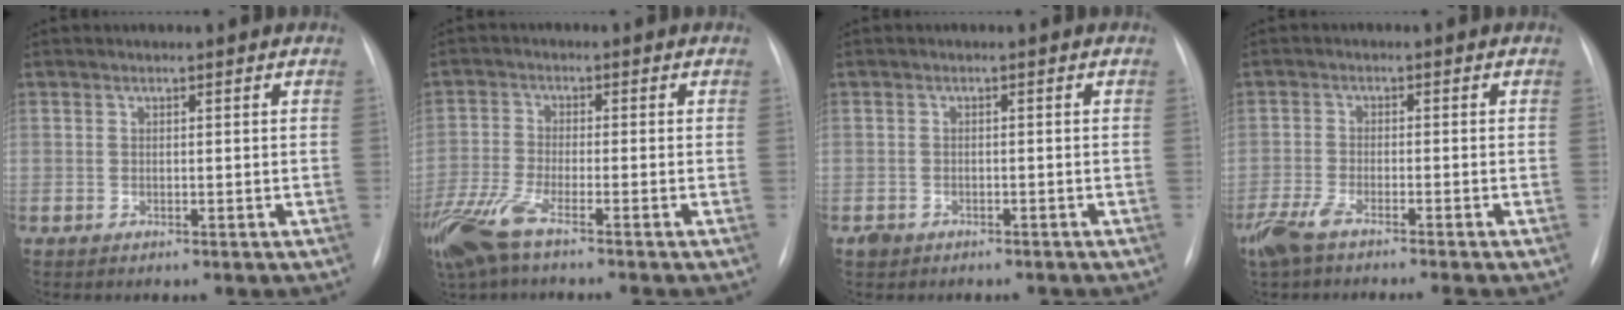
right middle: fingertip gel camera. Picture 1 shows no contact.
{"total": 9.2, "force": [-6.5, 1.2, 6.4], "torque": [-0.141, -0.019, -0.128]}
{"total": 2.1, "force": [-1.6, 1.3, 0.4], "torque": [-0.013, 0.002, -0.022]}
{"total": 7.6, "force": [-6.2, 0.6, 4.5], "torque": [-0.080, -0.017, -0.108]}